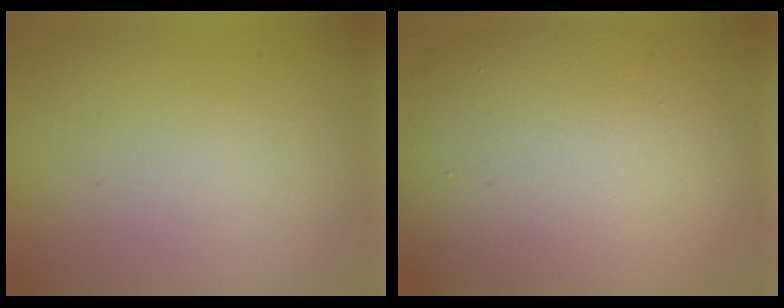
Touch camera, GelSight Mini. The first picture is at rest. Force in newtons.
{"total": 13.6, "press": 13.6, "slide": 1.1}